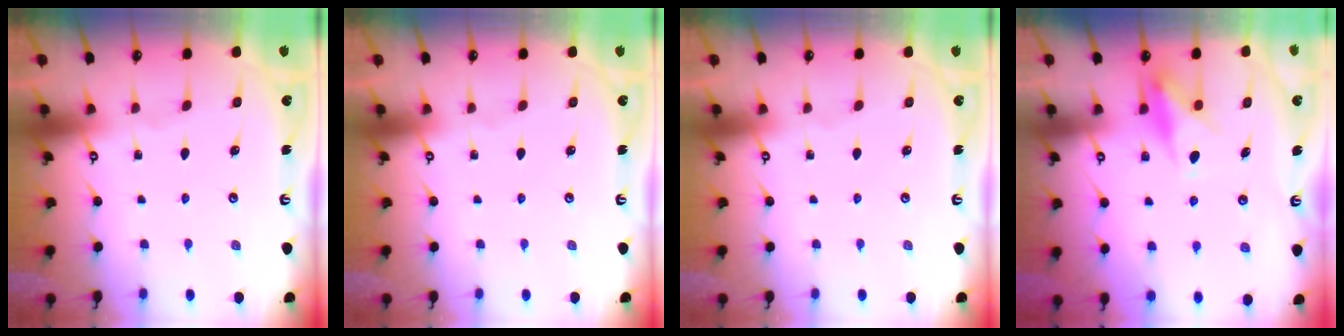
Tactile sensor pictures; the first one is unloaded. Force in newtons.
{"total": 0.0}
{"total": 0.0}
{"total": 8.8, "press": 8.7, "slide": 0.4}